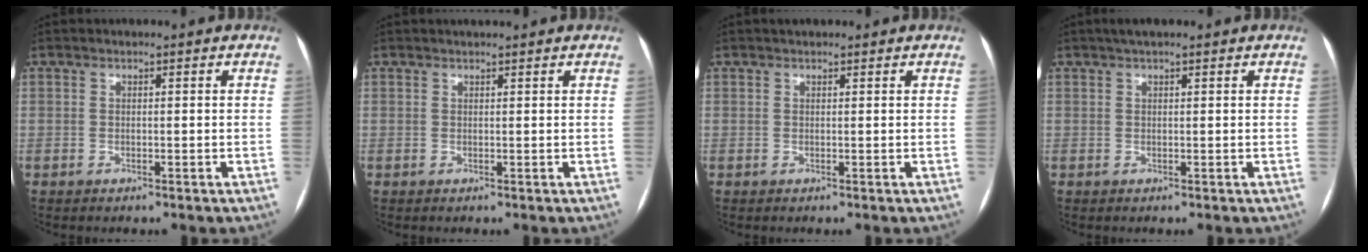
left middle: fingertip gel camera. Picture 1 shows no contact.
{"total": 2.0, "force": [1.8, 0.2, 0.9], "torque": [-0.009, 0.019, 0.027]}
{"total": 1.5, "force": [1.2, 0.6, 0.5], "torque": [-0.008, 0.018, 0.018]}
{"total": 2.8, "force": [2.1, 0.6, 1.8], "torque": [-0.027, 0.022, 0.033]}